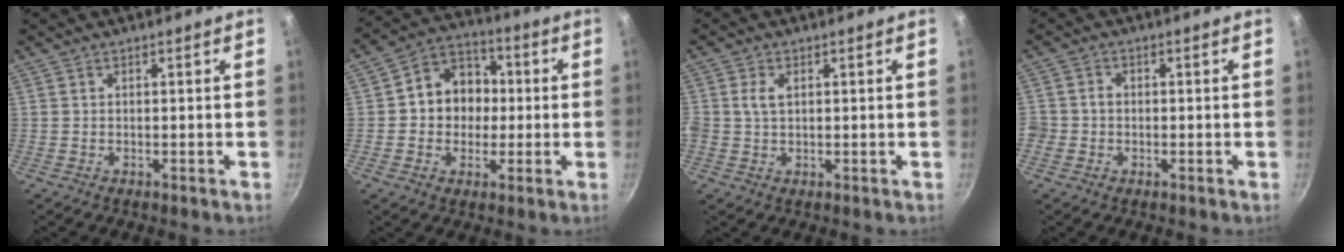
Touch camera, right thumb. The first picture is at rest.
{"total": 11.2, "force": [0.2, 9.6, 5.8], "torque": [-0.042, 0.023, -0.014]}
{"total": 2.9, "force": [0.7, 2.0, 2.1], "torque": [-0.036, 0.004, 0.012]}
{"total": 2.8, "force": [-0.7, 2.5, 1.0], "torque": [-0.007, 0.012, -0.017]}